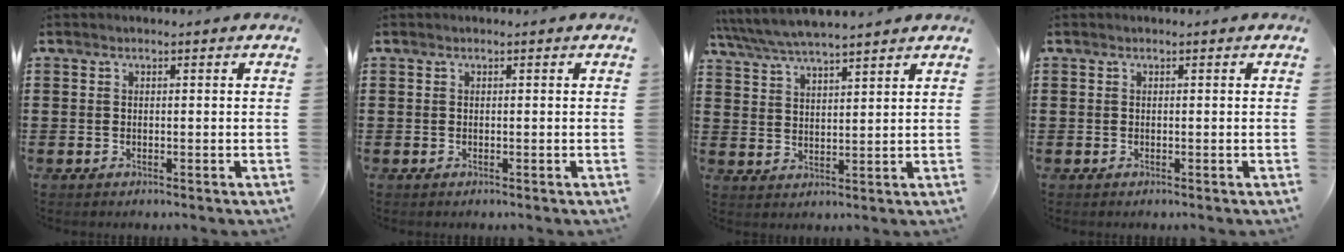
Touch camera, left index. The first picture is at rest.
{"total": 0.0}
{"total": 5.0, "force": [4.7, 0.4, 1.6], "torque": [-0.050, -0.019, 0.083]}
{"total": 0.0}